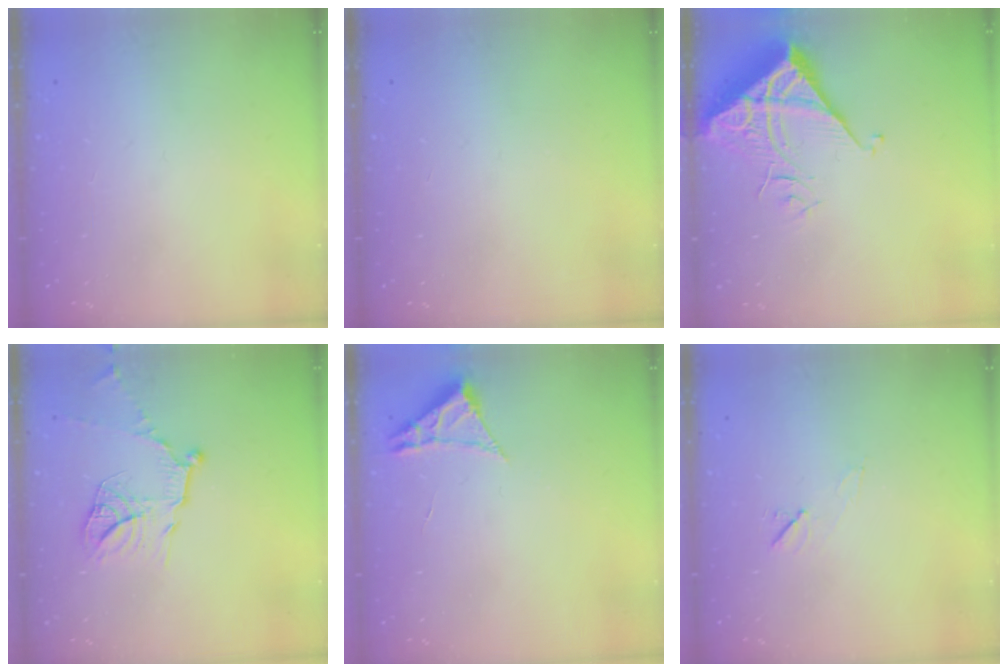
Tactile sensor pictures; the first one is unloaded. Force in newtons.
{"total": 0.0}
{"total": 7.5, "press": 7.4, "slide": 1.0}
{"total": 13.4, "press": 13.3, "slide": 1.2}
{"total": 2.3, "press": 2.3, "slide": 0.4}
{"total": 5.2, "press": 4.7, "slide": 2.1}